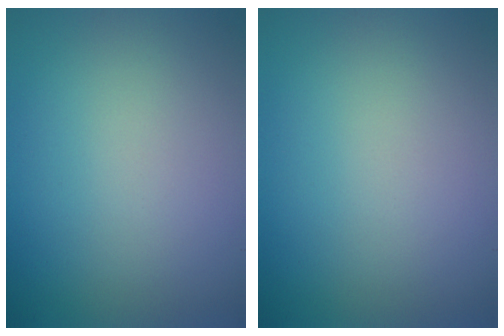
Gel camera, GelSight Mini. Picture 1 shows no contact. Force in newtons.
{"total": 0.0}